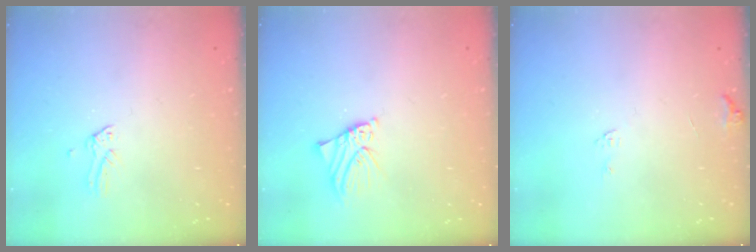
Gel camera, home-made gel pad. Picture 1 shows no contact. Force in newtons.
{"total": 3.3, "press": 3.3, "slide": 0.5}
{"total": 5.0, "press": 4.9, "slide": 0.5}